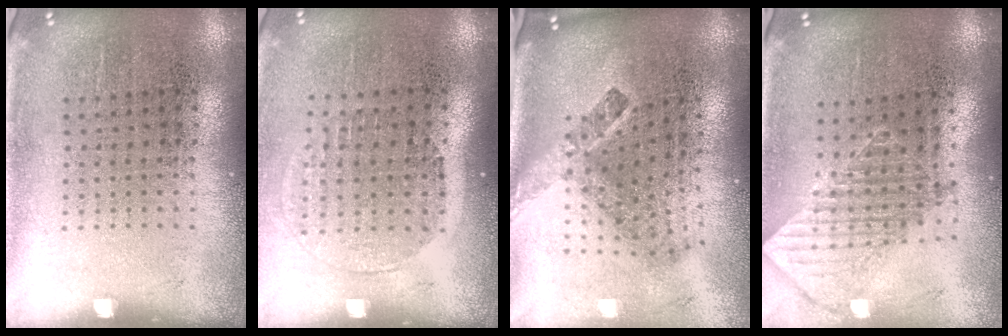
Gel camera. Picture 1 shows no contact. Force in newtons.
{"total": 1.5, "press": 1.3, "slide": 0.7}
{"total": 2.6, "press": 1.6, "slide": 2.1}
{"total": 1.2, "press": 1.1, "slide": 0.6}